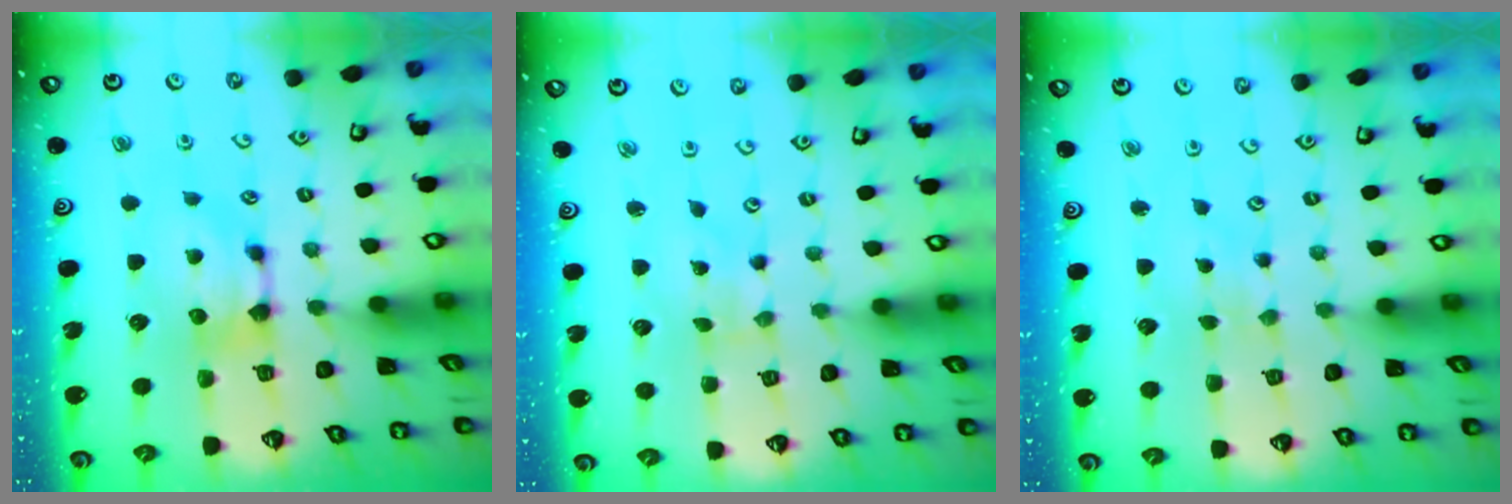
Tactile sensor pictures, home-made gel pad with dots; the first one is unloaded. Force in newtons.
{"total": 5.5, "press": 5.4, "slide": 0.8}
{"total": 3.5, "press": 3.5, "slide": 0.1}